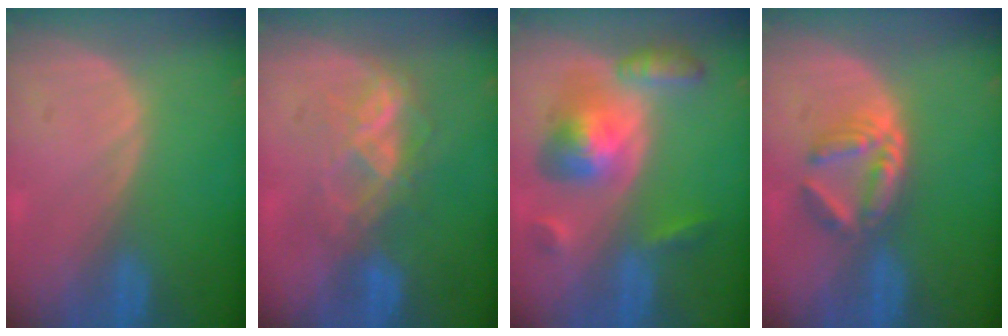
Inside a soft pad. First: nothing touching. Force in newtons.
{"total": 5.8, "press": 5.7, "slide": 1.3}
{"total": 8.2, "press": 8.2, "slide": 0.5}
{"total": 6.0, "press": 5.2, "slide": 3.1}